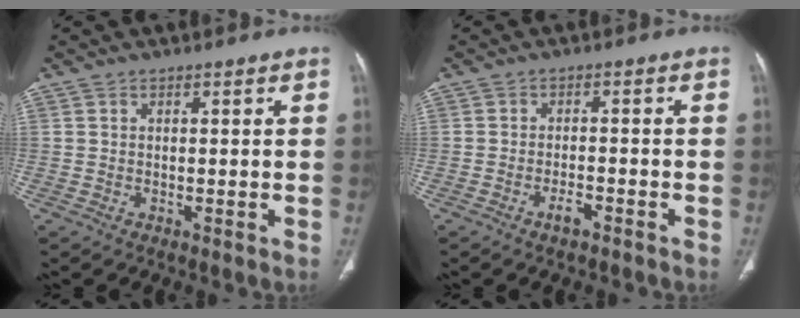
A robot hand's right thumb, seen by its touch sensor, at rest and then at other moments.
{"total": 2.5, "force": [-1.8, 0.7, 1.6], "torque": [-0.029, 0.012, -0.032]}